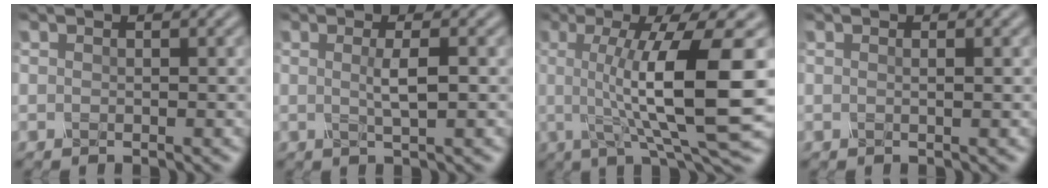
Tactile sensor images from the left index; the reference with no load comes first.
{"total": 2.2, "force": [0.1, 0.4, 2.2], "torque": [-0.038, 0.001, -0.001]}
{"total": 11.6, "force": [0.5, 2.5, 11.3], "torque": [-0.152, 0.001, 0.008]}
{"total": 0.7, "force": [0.1, 0.2, 0.6], "torque": [-0.005, 0.004, -0.002]}